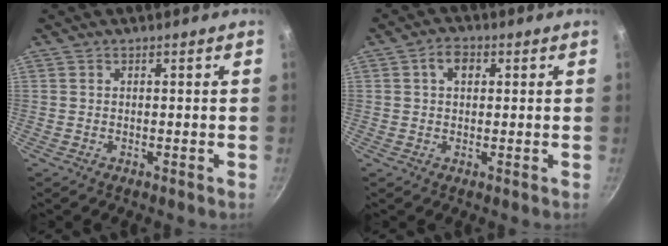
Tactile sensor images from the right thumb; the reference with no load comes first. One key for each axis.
{"total": 3.9, "fx": 1.1, "fy": 2.7, "fz": 2.6, "tx": -0.028, "ty": 0.004, "tz": 0.013}